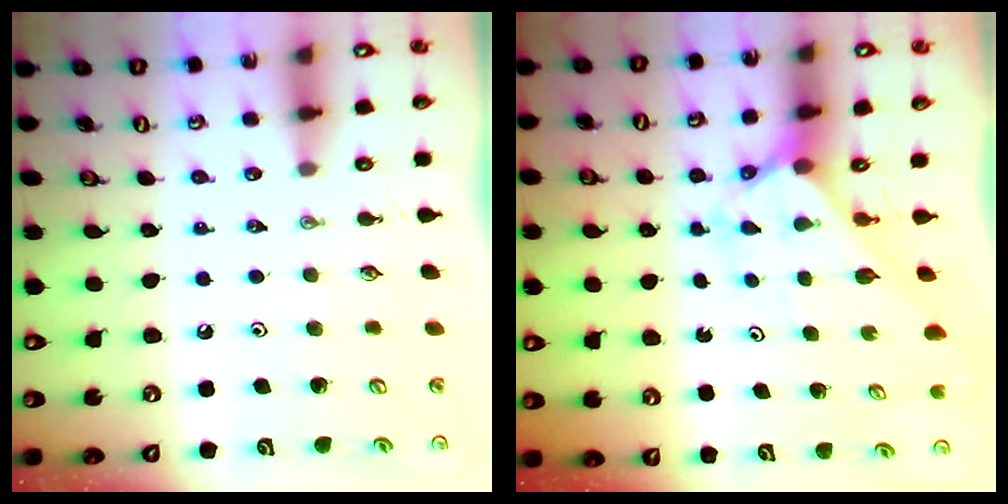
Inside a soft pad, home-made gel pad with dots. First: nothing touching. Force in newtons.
{"total": 2.3, "press": 2.3, "slide": 0.2}